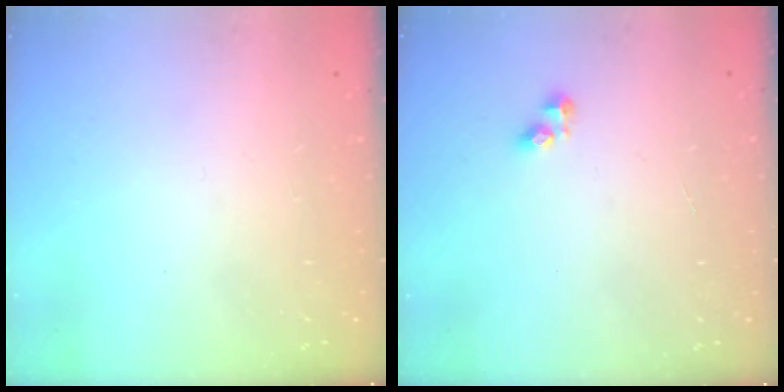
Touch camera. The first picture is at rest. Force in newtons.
{"total": 2.9, "press": 2.9, "slide": 0.4}